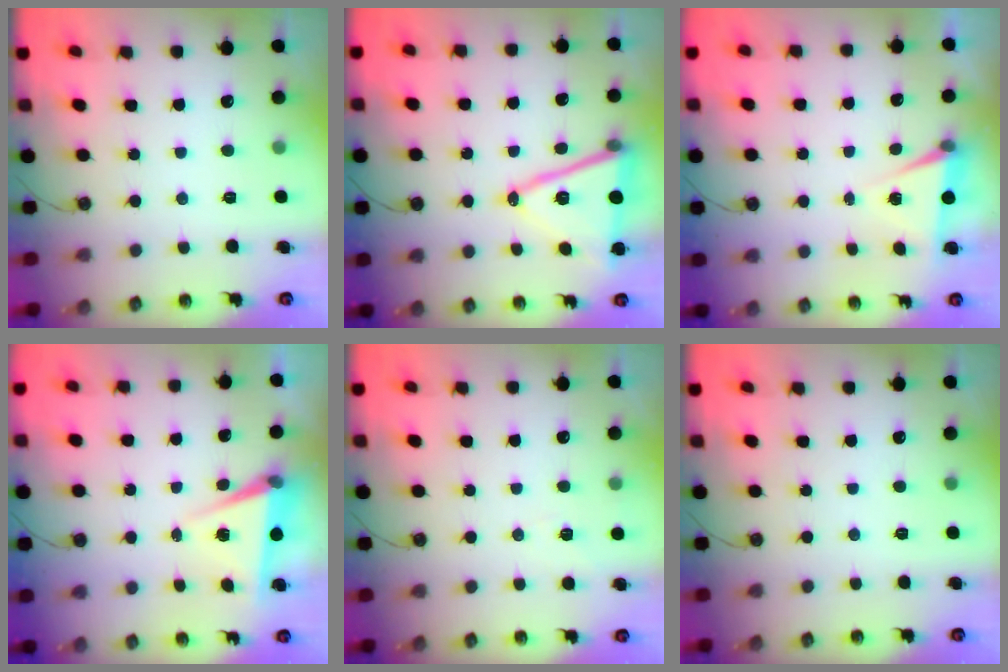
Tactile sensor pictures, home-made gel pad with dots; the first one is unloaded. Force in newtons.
{"total": 15.0, "press": 14.5, "slide": 3.7}
{"total": 5.1, "press": 2.3, "slide": 4.5}
{"total": 6.7, "press": 5.0, "slide": 4.4}
{"total": 3.7, "press": 3.0, "slide": 2.2}
{"total": 0.0}